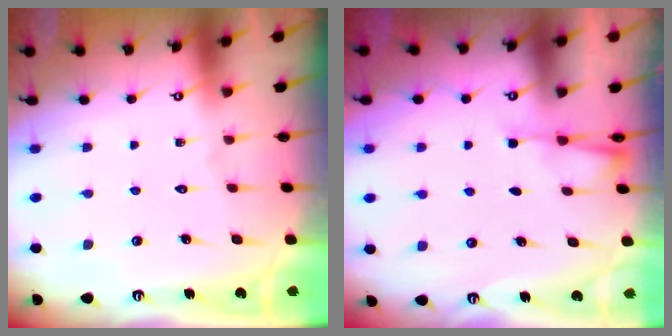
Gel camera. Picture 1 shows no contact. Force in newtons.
{"total": 2.5, "press": 2.4, "slide": 0.4}